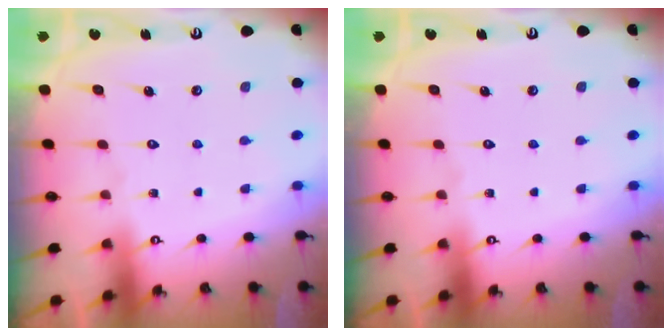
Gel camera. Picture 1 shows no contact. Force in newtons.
{"total": 0.0}